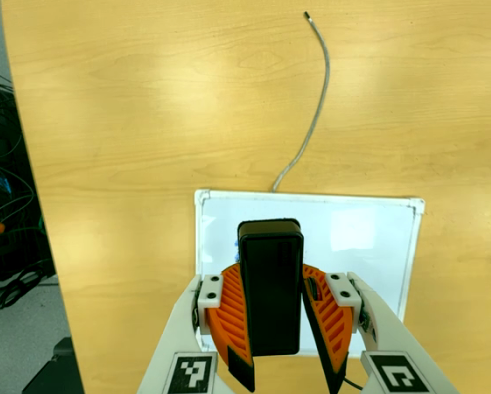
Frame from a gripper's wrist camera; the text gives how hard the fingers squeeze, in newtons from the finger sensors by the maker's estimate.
{"total": 7.4, "left": 8.0, "right": 6.9}